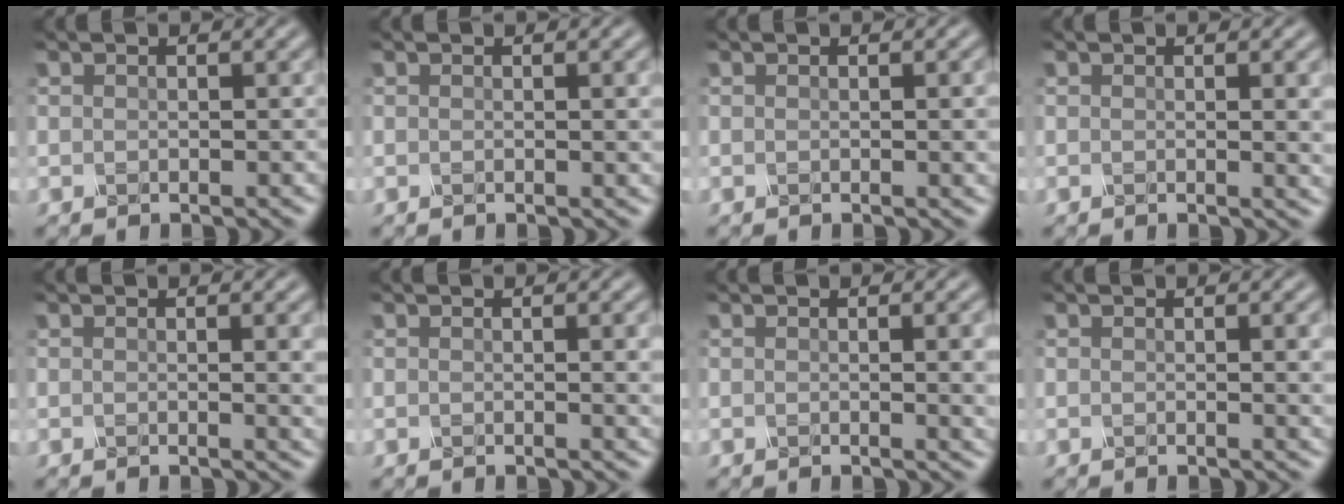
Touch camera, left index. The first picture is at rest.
{"total": 2.0, "force": [0.3, 0.7, 1.8], "torque": [-0.014, 0.003, 0.000]}
{"total": 2.5, "force": [0.1, 0.8, 2.4], "torque": [-0.018, 0.004, -0.002]}
{"total": 3.3, "force": [0.4, 1.1, 3.1], "torque": [-0.025, 0.002, 0.003]}
{"total": 3.4, "force": [0.4, 1.2, 3.2], "torque": [-0.026, 0.003, 0.004]}
{"total": 3.1, "force": [0.3, 1.1, 2.9], "torque": [-0.022, 0.004, 0.002]}
{"total": 5.1, "force": [0.3, 2.0, 4.6], "torque": [-0.027, 0.005, 0.004]}
{"total": 3.1, "force": [0.4, 1.1, 2.8], "torque": [-0.022, 0.003, 0.003]}